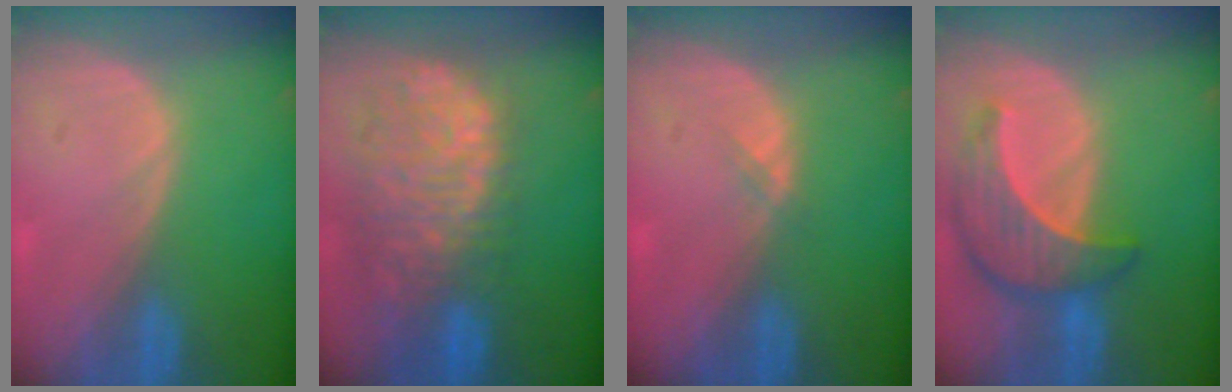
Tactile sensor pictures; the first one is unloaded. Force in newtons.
{"total": 12.2, "press": 10.1, "slide": 6.9}
{"total": 1.1, "press": 0.8, "slide": 0.7}
{"total": 8.7, "press": 7.9, "slide": 3.7}